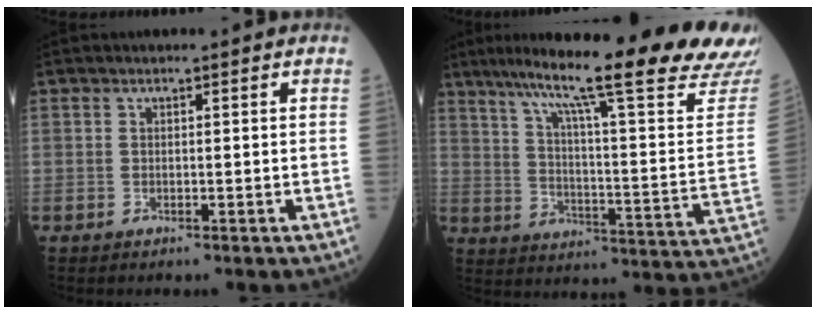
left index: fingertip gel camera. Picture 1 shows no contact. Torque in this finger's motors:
{"motor_torque": [1.04, -1.10, 0.63, 0.18]}